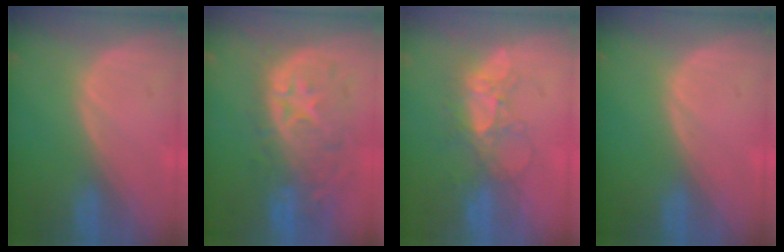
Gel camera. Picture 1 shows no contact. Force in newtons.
{"total": 11.0, "press": 9.8, "slide": 5.1}
{"total": 6.0, "press": 5.8, "slide": 1.6}
{"total": 0.0}